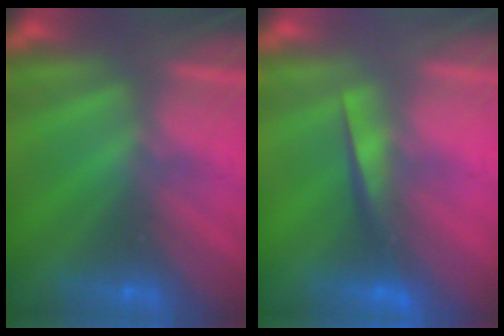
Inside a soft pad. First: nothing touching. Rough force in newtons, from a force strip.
{"total": 4.4}